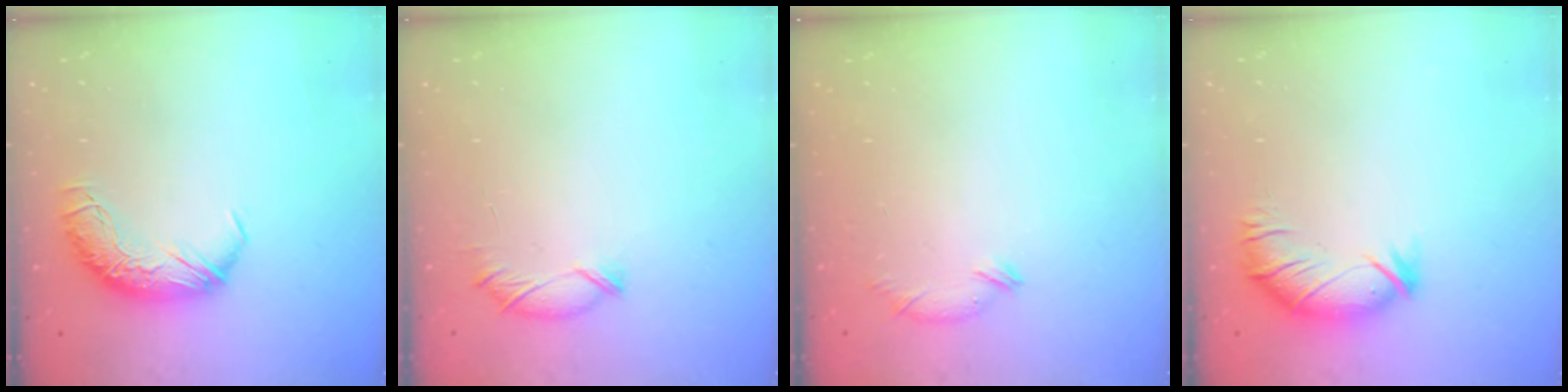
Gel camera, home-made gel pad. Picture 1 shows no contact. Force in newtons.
{"total": 5.9, "press": 5.8, "slide": 0.7}
{"total": 5.0, "press": 5.0, "slide": 0.7}
{"total": 2.9, "press": 2.3, "slide": 1.6}